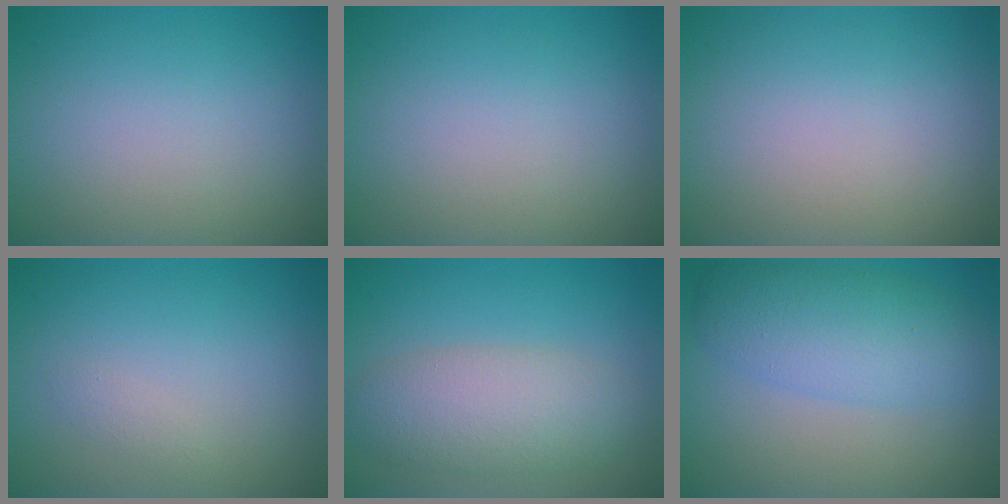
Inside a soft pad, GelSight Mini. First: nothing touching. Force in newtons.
{"total": 0.0}
{"total": 0.0}
{"total": 0.7, "press": 0.7, "slide": 0.1}
{"total": 5.1, "press": 5.1, "slide": 0.4}
{"total": 5.5, "press": 5.5, "slide": 0.1}